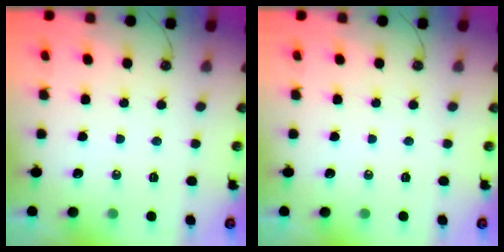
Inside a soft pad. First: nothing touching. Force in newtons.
{"total": 0.0}